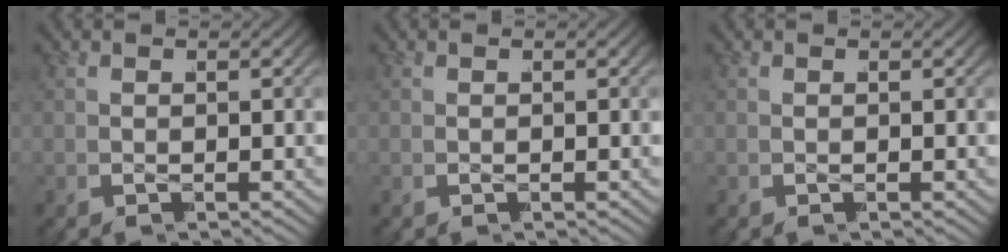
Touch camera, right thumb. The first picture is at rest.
{"total": 0.0}
{"total": 0.0}